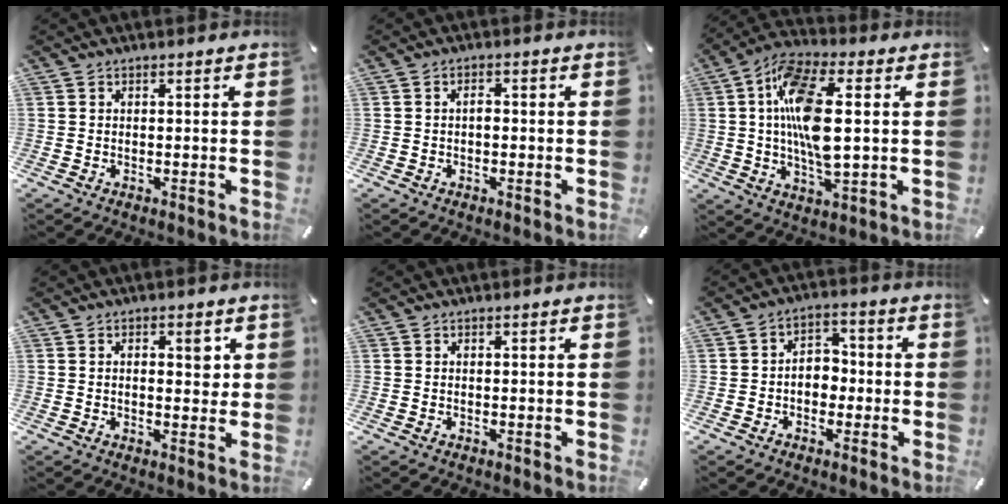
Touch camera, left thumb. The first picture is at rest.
{"total": 1.6, "force": [-0.2, 0.8, 1.4], "torque": [-0.027, 0.004, -0.006]}
{"total": 15.4, "force": [1.7, 6.1, 14.0], "torque": [-0.290, 0.000, 0.025]}
{"total": 3.9, "force": [0.9, 2.0, 3.2], "torque": [-0.026, -0.008, 0.004]}
{"total": 0.0}
{"total": 5.4, "force": [-1.5, 4.4, 2.7], "torque": [-0.044, 0.016, -0.030]}